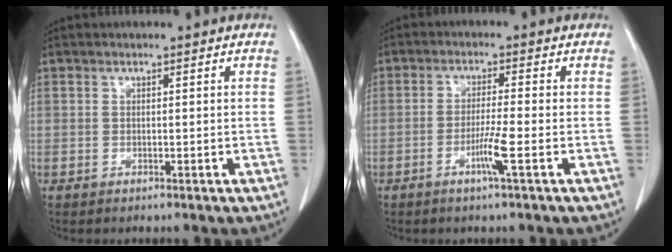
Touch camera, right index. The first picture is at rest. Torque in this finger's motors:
{"motor_torque": [0.16, -0.03, 0.03, 0.03]}